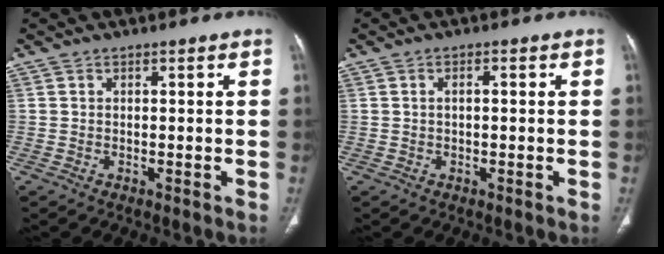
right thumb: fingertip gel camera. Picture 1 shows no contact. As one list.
[{"total": 1.2, "force": [0.1, 0.6, 1.1], "torque": [-0.025, 0.006, 0.003]}]